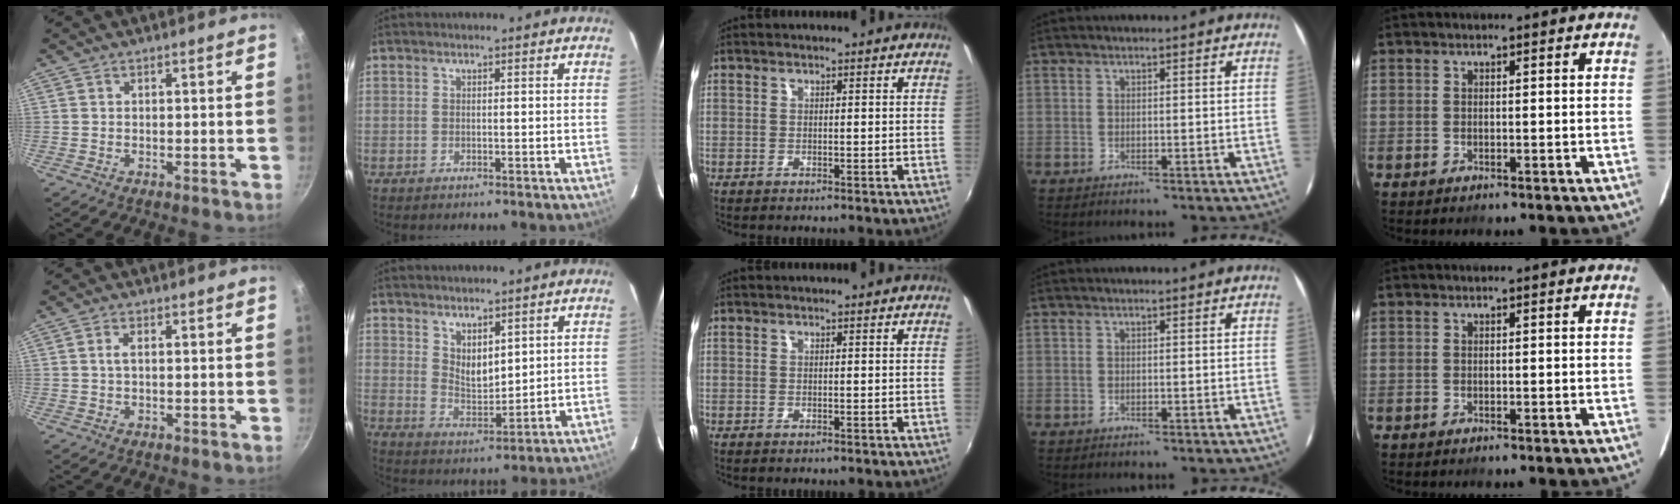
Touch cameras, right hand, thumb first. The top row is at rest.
{"thumb": {"total": 1.9, "force": [0.2, 0.9, 1.6], "torque": [-0.036, 0.005, 0.005]}, "index": {"total": 5.8, "force": [4.0, 2.8, 3.3], "torque": [-0.049, -0.006, 0.077]}}